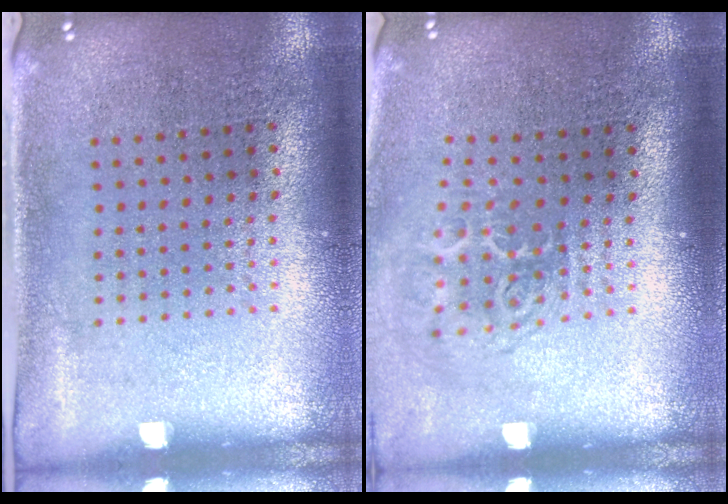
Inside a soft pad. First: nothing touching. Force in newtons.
{"total": 1.8, "press": 1.2, "slide": 1.4}